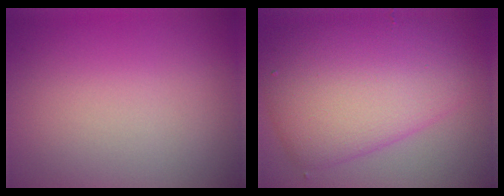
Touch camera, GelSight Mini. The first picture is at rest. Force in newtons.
{"total": 8.6, "press": 8.6, "slide": 0.1}